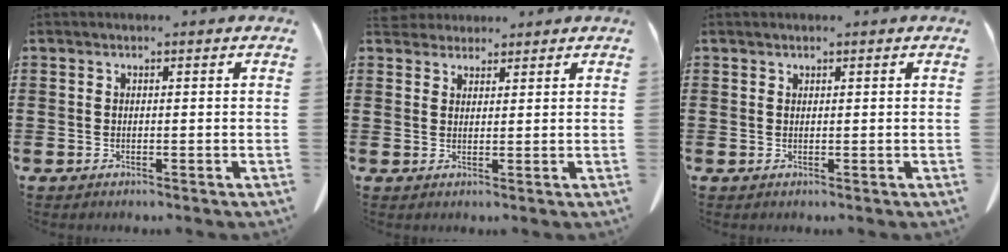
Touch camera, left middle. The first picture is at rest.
{"total": 3.0, "force": [2.8, 0.9, 0.3], "torque": [-0.013, -0.004, 0.056]}
{"total": 0.5, "force": [0.5, 0.1, 0.0], "torque": [-0.003, -0.002, 0.011]}